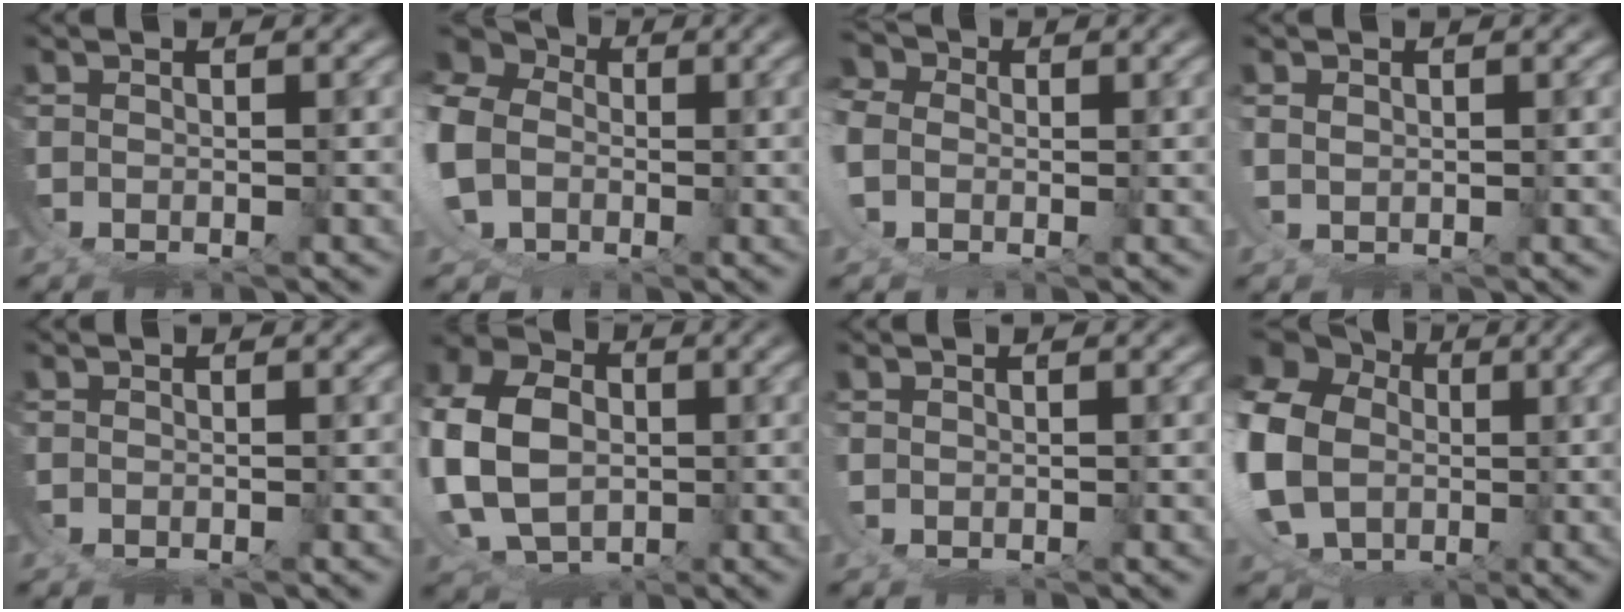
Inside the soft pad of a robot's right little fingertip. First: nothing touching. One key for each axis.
{"total": 8.2, "fx": 2.5, "fy": 7.2, "fz": 3.1, "tx": -0.079, "ty": 0.005, "tz": 0.024}
{"total": 3.0, "fx": 1.9, "fy": 2.3, "fz": 0.5, "tx": -0.017, "ty": 0.012, "tz": 0.015}
{"total": 2.1, "fx": 1.7, "fy": -0.7, "fz": -1.1, "tx": 0.017, "ty": 0.006, "tz": 0.026}
{"total": 0.0}
{"total": 7.1, "fx": 1.9, "fy": 5.9, "fz": 3.5, "tx": -0.103, "ty": -0.023, "tz": 0.044}
{"total": 1.5, "fx": 1.1, "fy": -0.5, "fz": -0.9, "tx": 0.015, "ty": 0.005, "tz": 0.014}
{"total": 11.3, "fx": 3.2, "fy": 9.5, "fz": 5.2, "tx": -0.128, "ty": -0.012, "tz": 0.050}